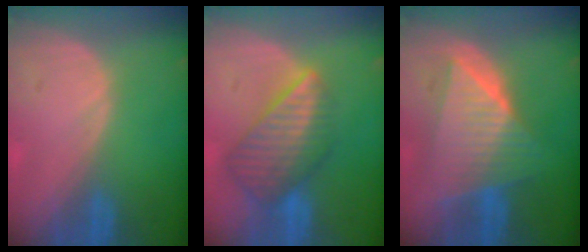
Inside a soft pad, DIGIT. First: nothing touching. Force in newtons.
{"total": 8.6, "press": 7.5, "slide": 4.1}
{"total": 9.6, "press": 9.5, "slide": 0.6}